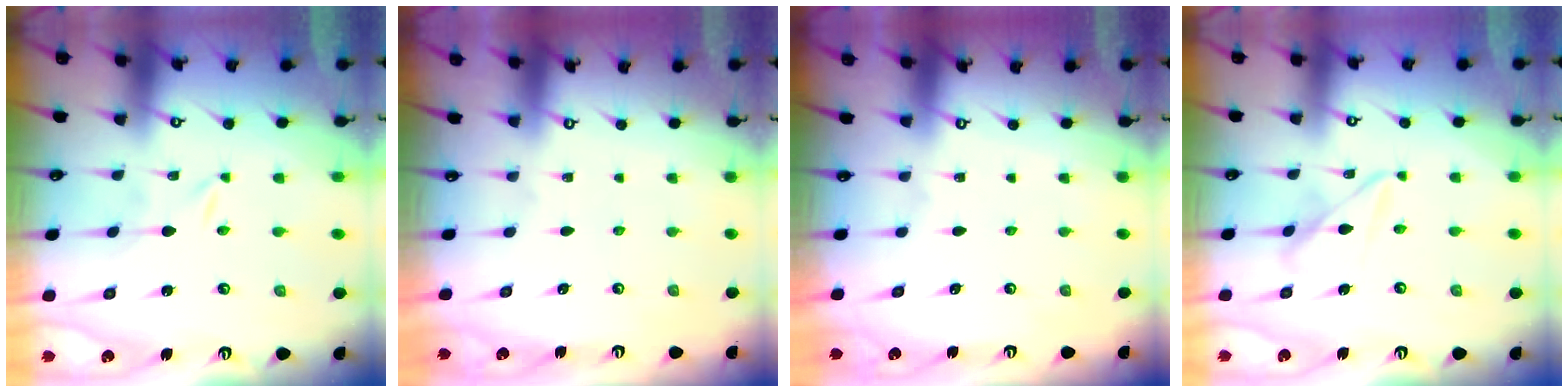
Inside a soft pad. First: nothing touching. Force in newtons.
{"total": 0.0}
{"total": 0.0}
{"total": 9.0, "press": 9.0, "slide": 0.4}